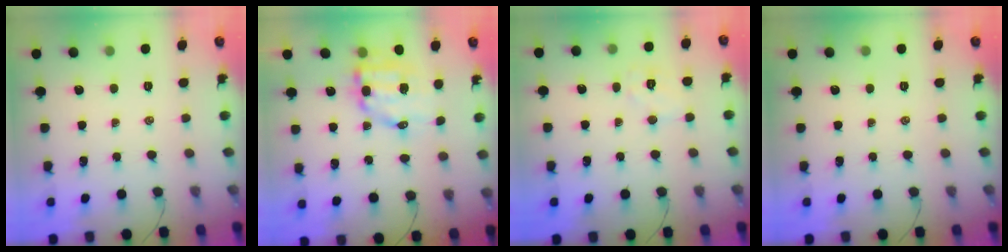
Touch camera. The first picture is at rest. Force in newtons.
{"total": 10.0, "press": 9.8, "slide": 1.9}
{"total": 6.1, "press": 6.0, "slide": 1.0}
{"total": 0.0}